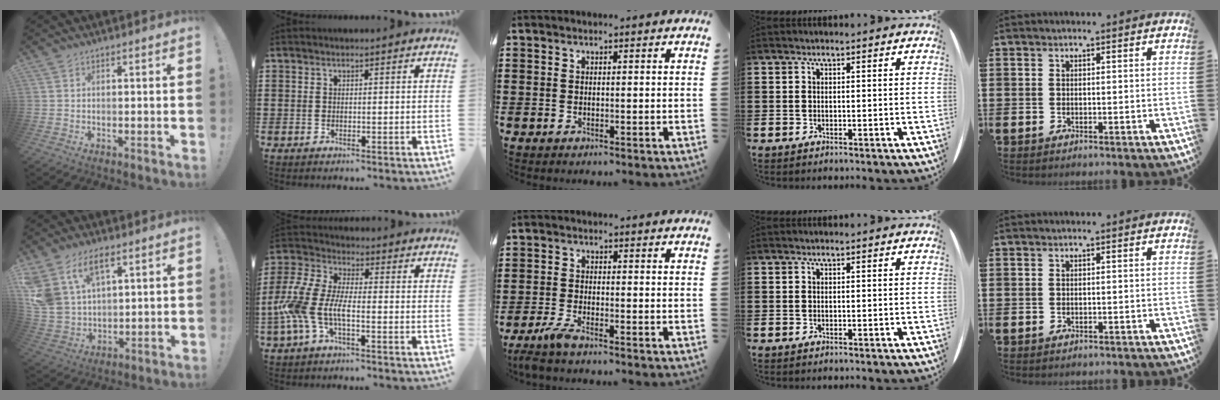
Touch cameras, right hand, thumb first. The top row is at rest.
{"thumb": {"total": 13.9, "force": [7.5, 8.5, 8.1], "torque": [-0.175, -0.039, 0.143]}, "index": {"total": 8.5, "force": [-3.0, 3.7, 7.0], "torque": [-0.192, -0.017, -0.064]}, "middle": {"total": 2.9, "force": [-2.2, 0.0, 1.8], "torque": [-0.054, -0.010, -0.048]}}